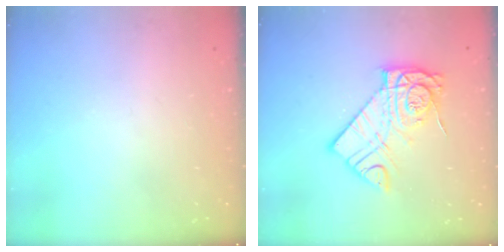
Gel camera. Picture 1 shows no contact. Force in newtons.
{"total": 14.1, "press": 14.1, "slide": 1.3}